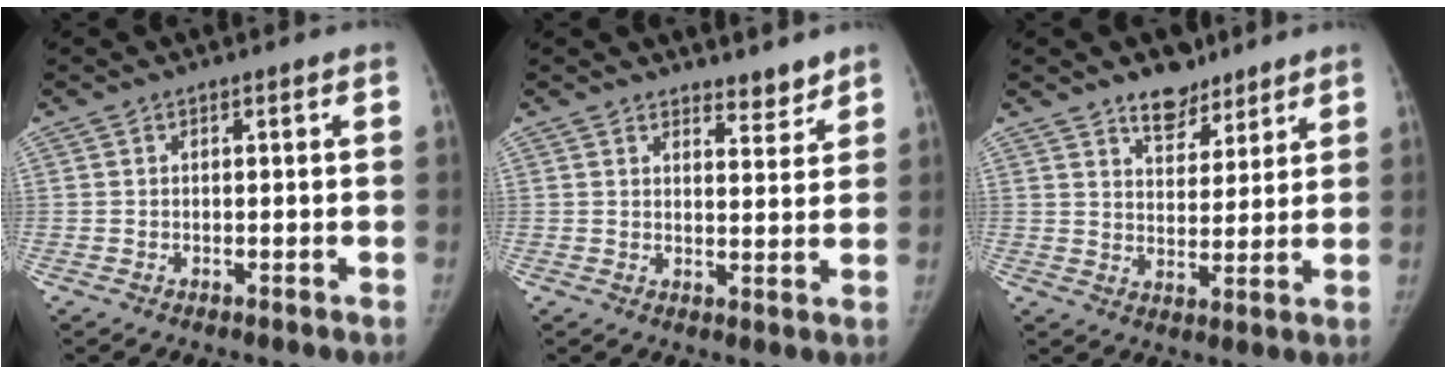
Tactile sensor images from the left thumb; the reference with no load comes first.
{"total": 3.7, "force": [3.4, 1.2, 1.0], "torque": [0.005, -0.029, 0.050]}
{"total": 7.4, "force": [5.6, 4.1, 2.6], "torque": [-0.010, -0.038, 0.093]}